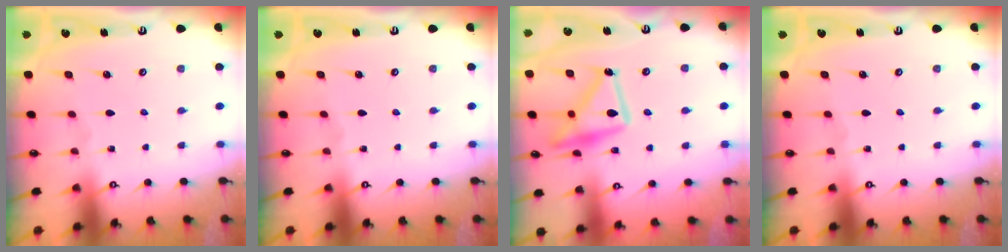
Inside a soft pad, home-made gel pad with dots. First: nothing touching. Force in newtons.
{"total": 0.0}
{"total": 16.6, "press": 16.5, "slide": 1.1}
{"total": 0.0}